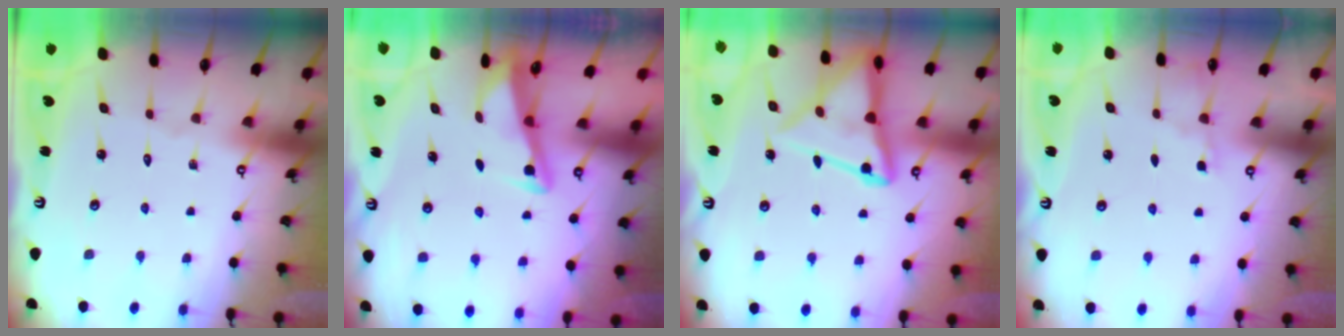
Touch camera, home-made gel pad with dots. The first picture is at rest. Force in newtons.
{"total": 3.5, "press": 3.4, "slide": 0.4}
{"total": 14.7, "press": 14.6, "slide": 1.5}
{"total": 2.2, "press": 2.2, "slide": 0.4}